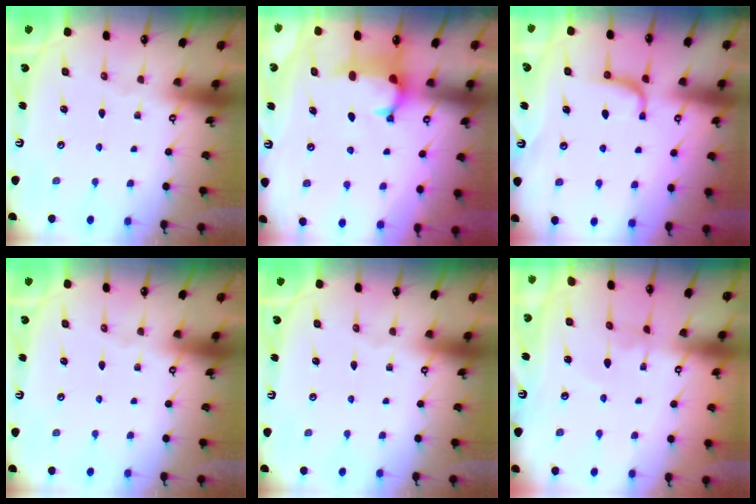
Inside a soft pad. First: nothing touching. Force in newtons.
{"total": 0.9, "press": 0.2, "slide": 0.9}
{"total": 0.5, "press": 0.0, "slide": 0.5}
{"total": 0.0}
{"total": 0.0}
{"total": 2.1, "press": 2.1, "slide": 0.0}